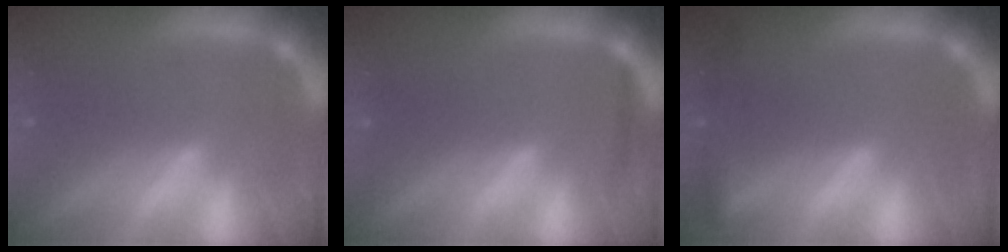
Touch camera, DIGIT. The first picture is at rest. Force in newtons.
{"total": 0.9}
{"total": 2.9}